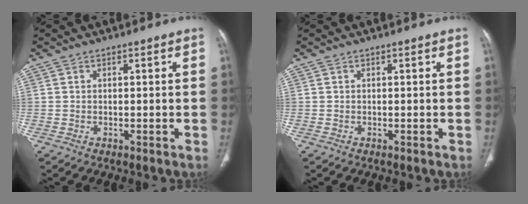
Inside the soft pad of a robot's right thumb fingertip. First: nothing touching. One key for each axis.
{"total": 0.0}